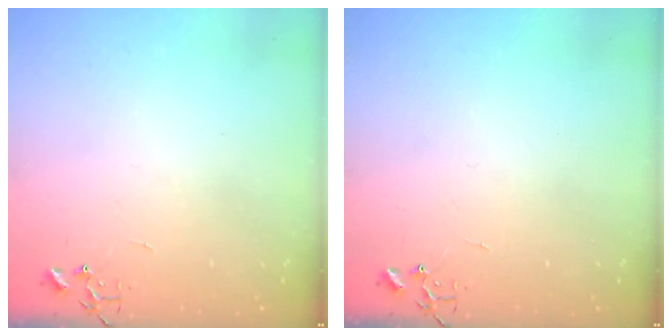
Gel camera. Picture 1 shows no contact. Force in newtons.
{"total": 0.0}